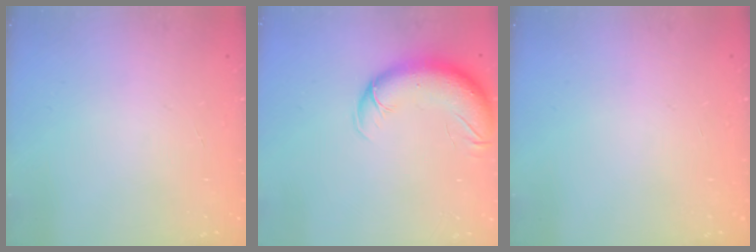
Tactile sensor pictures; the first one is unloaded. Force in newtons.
{"total": 12.1, "press": 11.8, "slide": 2.5}
{"total": 0.0}